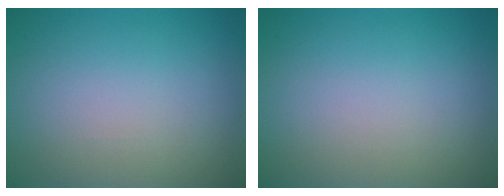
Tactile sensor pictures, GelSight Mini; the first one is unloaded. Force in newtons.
{"total": 0.0}